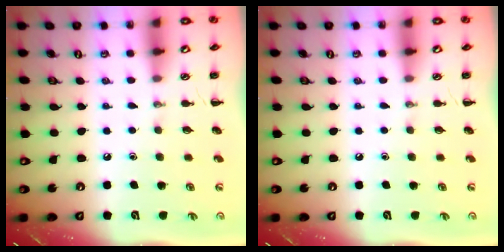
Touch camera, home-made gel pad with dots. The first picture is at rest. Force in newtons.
{"total": 0.0}